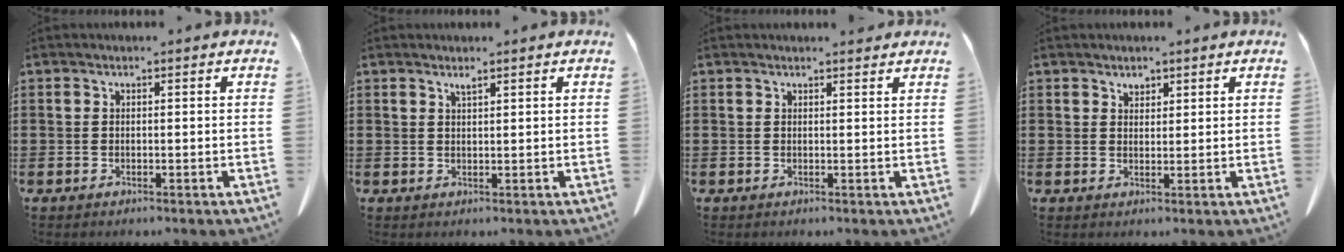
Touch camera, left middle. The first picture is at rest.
{"total": 1.2, "force": [1.0, 0.0, 0.6], "torque": [-0.015, -0.005, 0.020]}
{"total": 1.0, "force": [1.0, 0.0, 0.4], "torque": [-0.009, -0.001, 0.018]}
{"total": 1.6, "force": [1.5, 0.6, 0.3], "torque": [-0.001, -0.006, 0.028]}